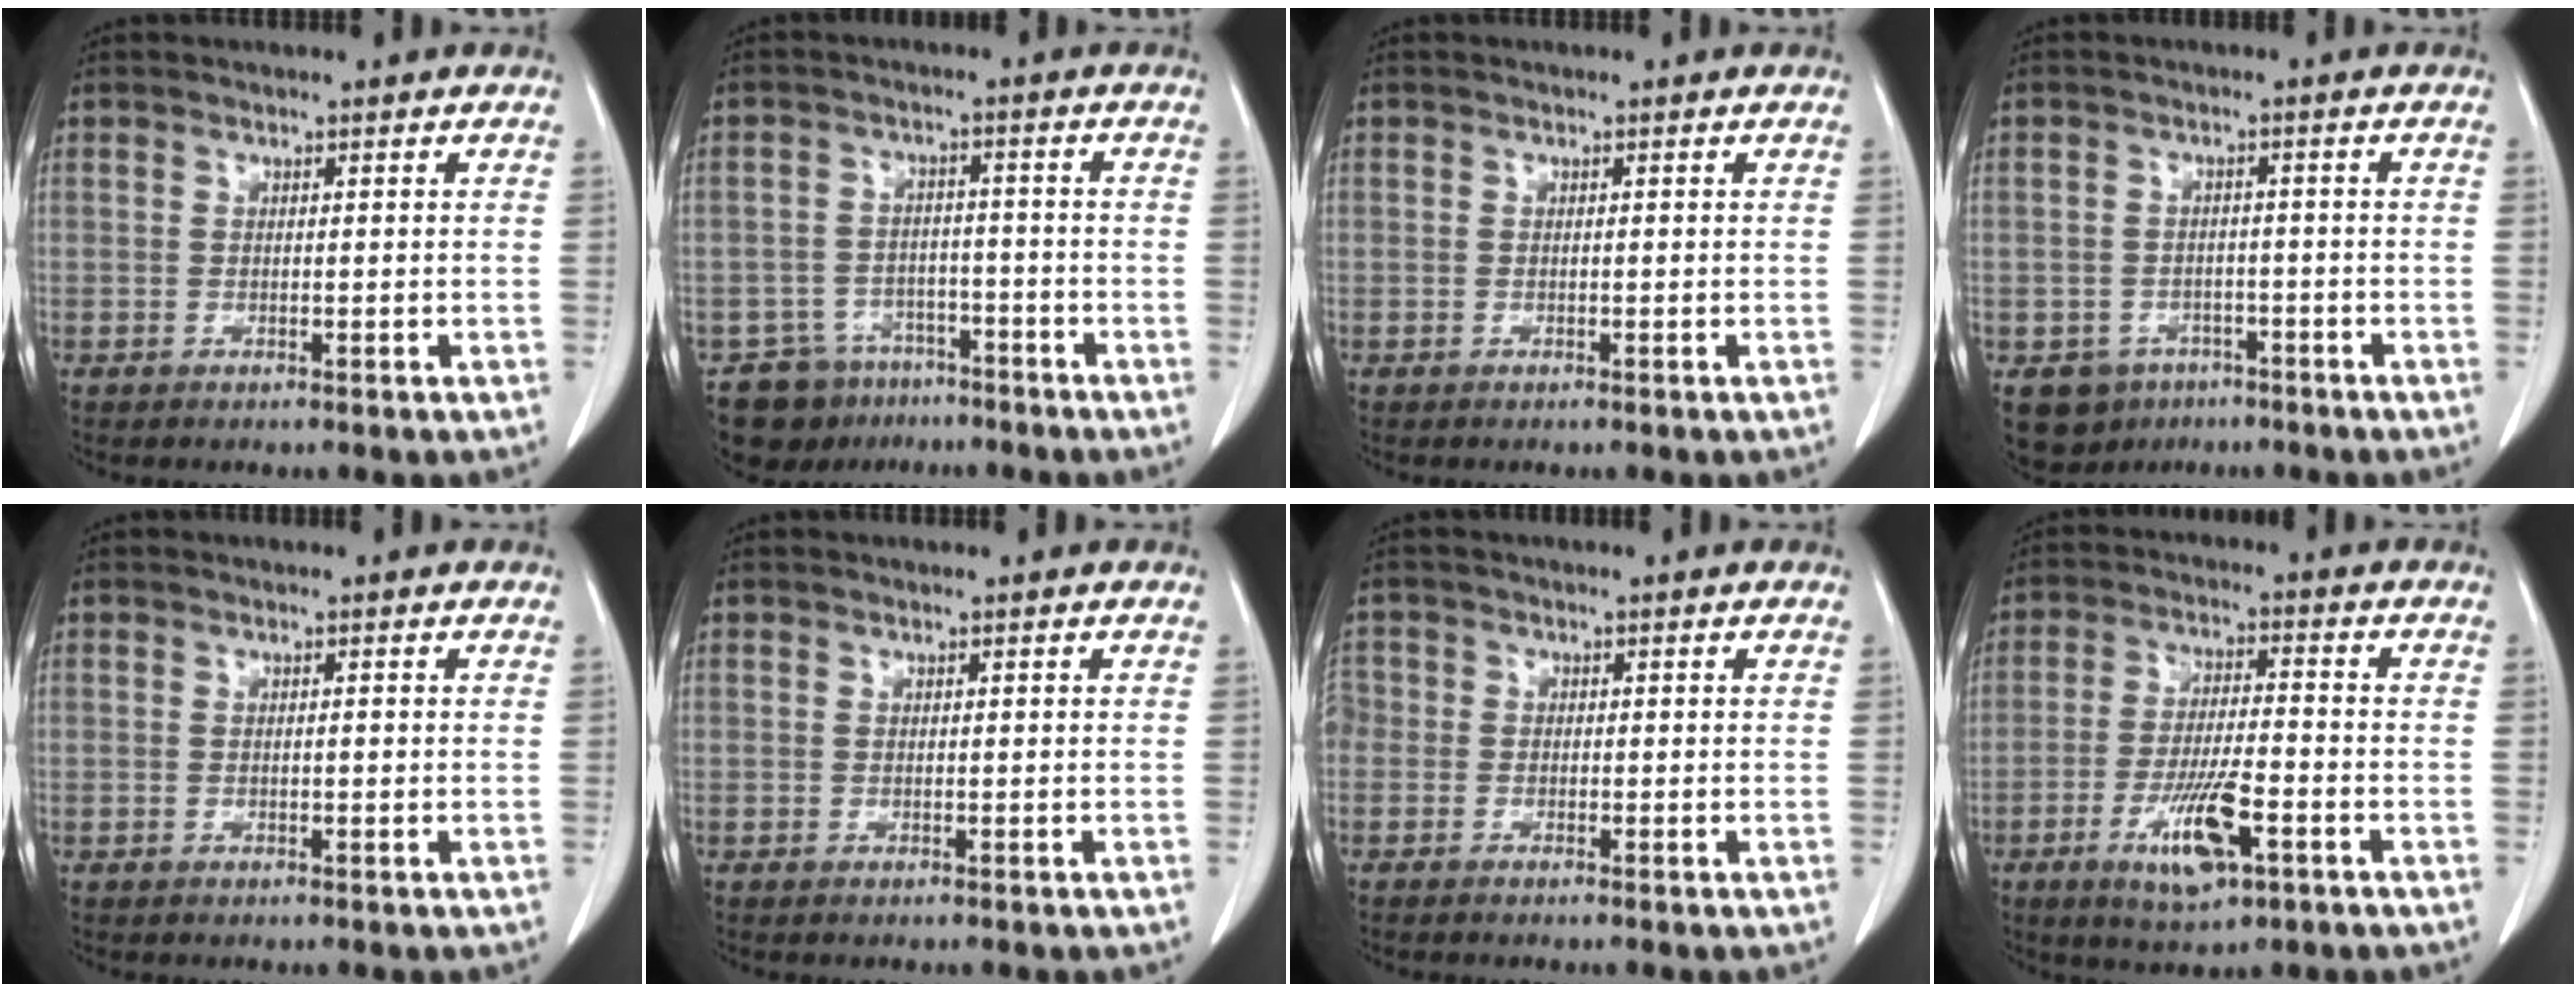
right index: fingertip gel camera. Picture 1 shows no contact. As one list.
[{"total": 8.3, "force": [-6.0, 5.7, 0.6], "torque": [-0.010, 0.023, -0.089]}, {"total": 0.0}, {"total": 5.9, "force": [-3.4, 4.7, 1.0], "torque": [-0.015, 0.008, -0.044]}, {"total": 0.6, "force": [-0.1, 0.1, 0.6], "torque": [-0.010, 0.000, 0.001]}, {"total": 0.0}, {"total": 3.1, "force": [-1.5, 2.5, 0.9], "torque": [-0.026, 0.005, -0.032]}, {"total": 9.7, "force": [-4.3, 2.3, 8.5], "torque": [-0.160, -0.009, -0.069]}]